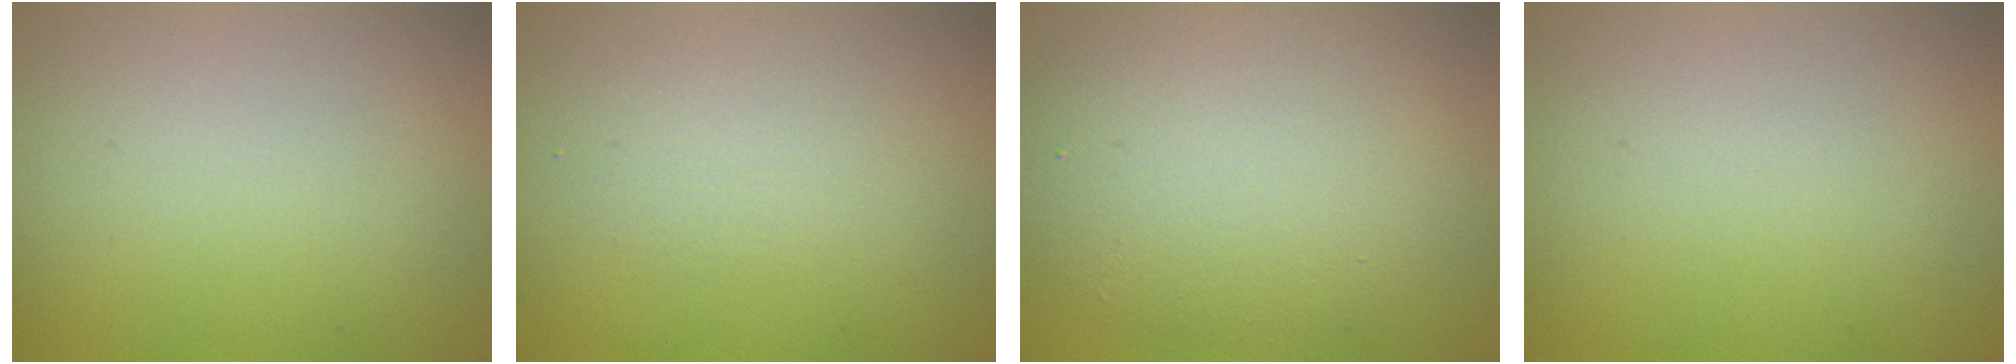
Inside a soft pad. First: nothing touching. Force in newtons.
{"total": 1.6, "press": 1.6, "slide": 0.1}
{"total": 6.8, "press": 6.8, "slide": 0.3}
{"total": 0.0}